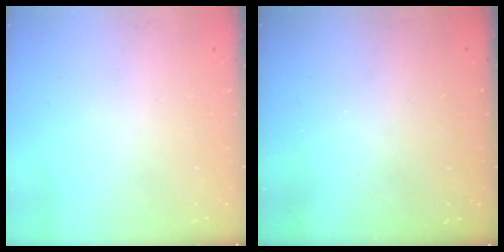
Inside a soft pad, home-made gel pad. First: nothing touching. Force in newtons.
{"total": 3.3, "press": 3.3, "slide": 0.1}